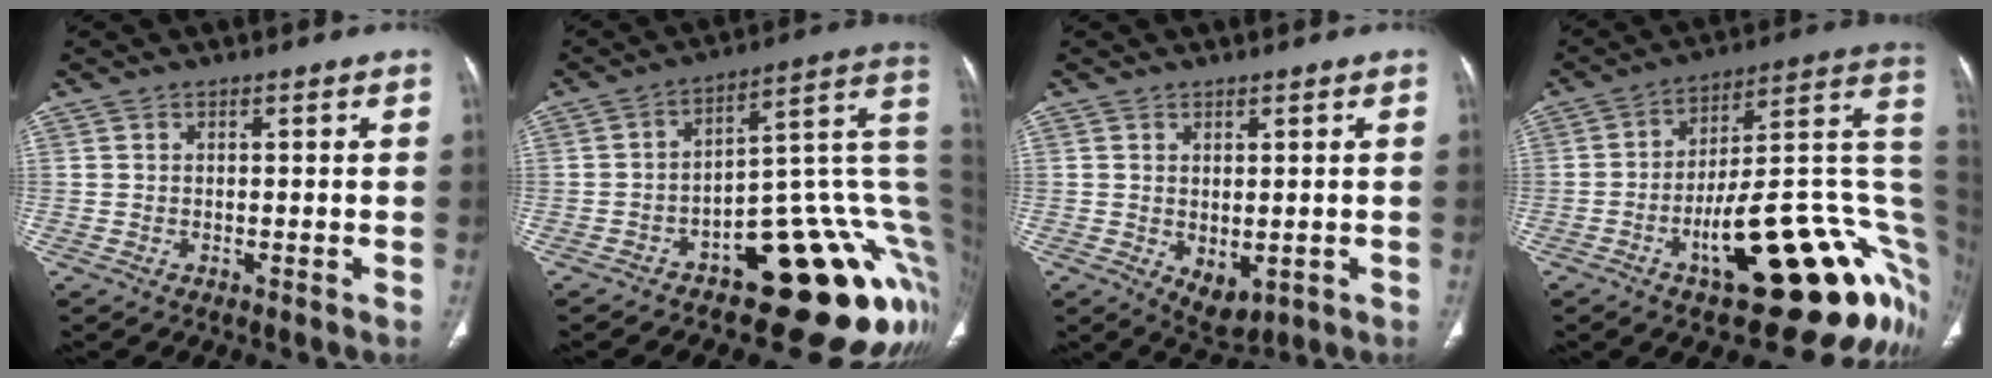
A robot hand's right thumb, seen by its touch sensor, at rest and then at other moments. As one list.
[{"total": 23.1, "force": [-5.6, 10.3, 20.0], "torque": [-0.145, 0.077, -0.067]}, {"total": 4.6, "force": [-0.7, 2.9, 3.5], "torque": [-0.044, -0.006, 0.009]}, {"total": 29.1, "force": [-7.3, 10.3, 26.2], "torque": [-0.261, 0.046, -0.095]}]